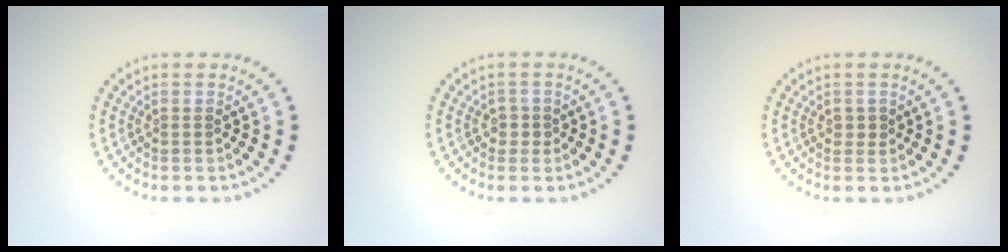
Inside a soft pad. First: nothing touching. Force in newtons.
{"total": 1.1, "press": 0.9, "slide": 0.6}
{"total": 0.9, "press": 0.9, "slide": 0.2}